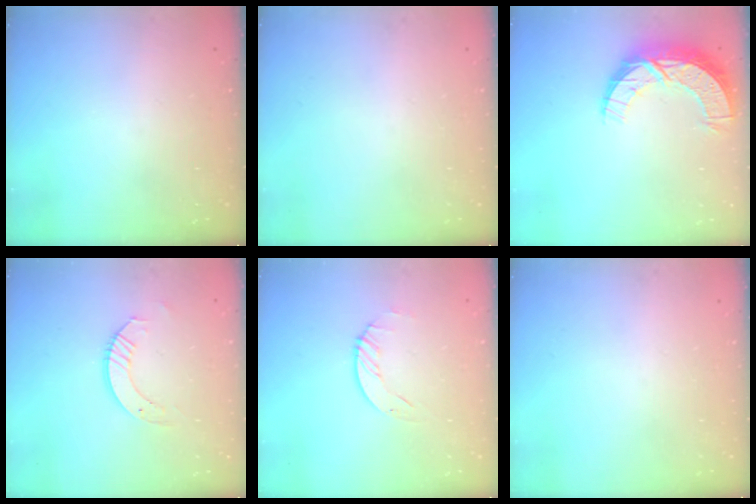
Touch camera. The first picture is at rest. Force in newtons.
{"total": 0.0}
{"total": 11.6, "press": 11.6, "slide": 0.7}
{"total": 5.7, "press": 5.7, "slide": 0.3}
{"total": 1.9, "press": 1.9, "slide": 0.2}
{"total": 0.0}